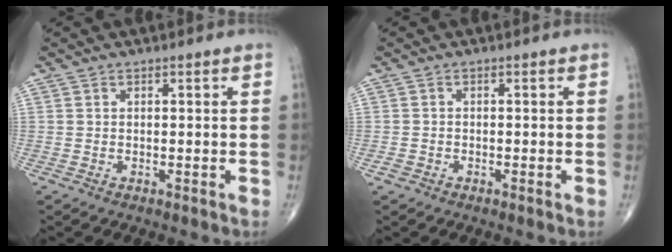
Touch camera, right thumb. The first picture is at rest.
{"total": 1.1, "force": [-0.7, 0.7, 0.7], "torque": [-0.014, -0.001, -0.016]}